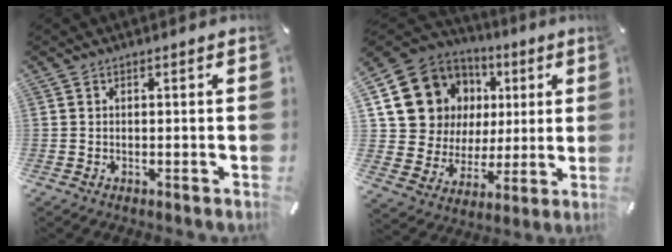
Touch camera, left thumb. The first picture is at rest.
{"total": 15.1, "force": [5.1, 13.5, 4.3], "torque": [-0.068, -0.033, 0.117]}